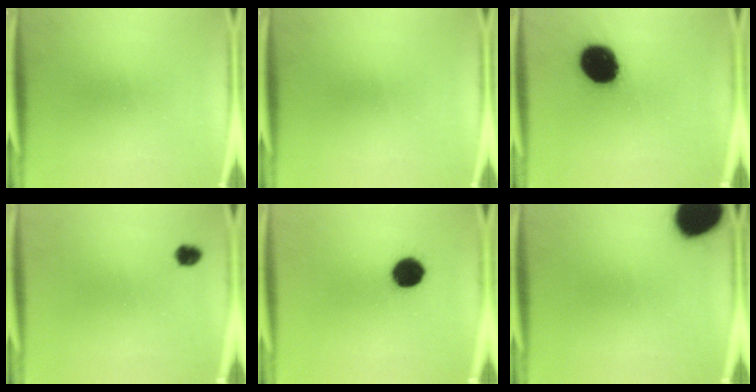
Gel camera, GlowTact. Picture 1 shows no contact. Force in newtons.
{"total": 0.0}
{"total": 16.8}
{"total": 2.1}
{"total": 8.1}
{"total": 18.4}